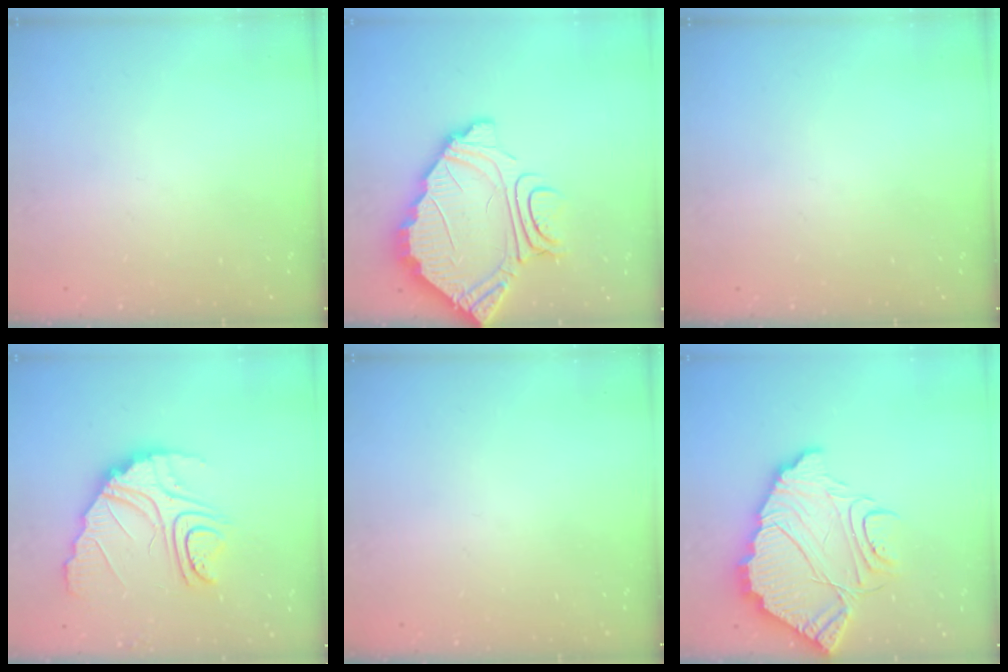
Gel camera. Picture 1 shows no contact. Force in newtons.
{"total": 10.6, "press": 10.5, "slide": 0.9}
{"total": 0.0}
{"total": 13.4, "press": 13.3, "slide": 1.1}
{"total": 0.0}
{"total": 15.3, "press": 15.3, "slide": 1.4}